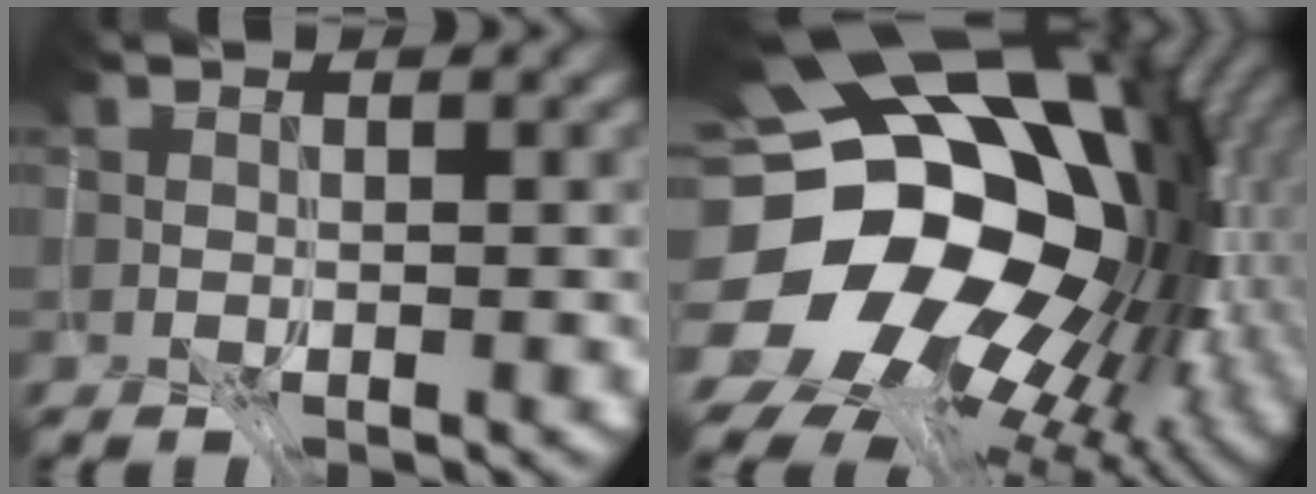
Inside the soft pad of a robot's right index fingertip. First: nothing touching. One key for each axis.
{"total": 15.9, "fx": -2.5, "fy": 10.1, "fz": 12.0, "tx": -0.178, "ty": -0.053, "tz": -0.014}